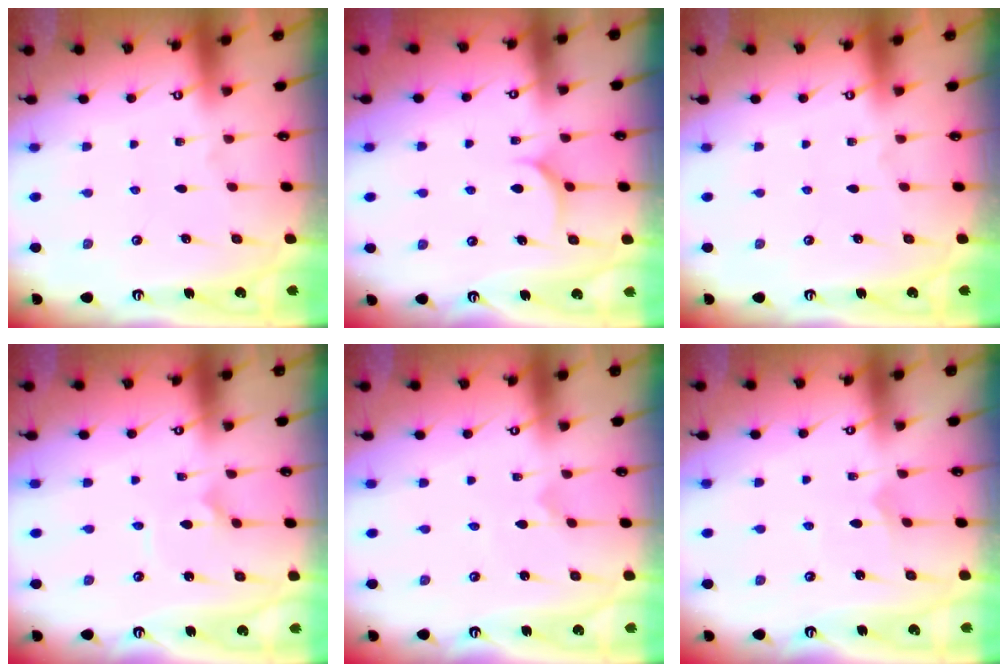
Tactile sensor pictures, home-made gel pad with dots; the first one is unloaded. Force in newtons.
{"total": 6.8, "press": 6.7, "slide": 0.5}
{"total": 0.0}
{"total": 2.3, "press": 2.3, "slide": 0.2}
{"total": 0.0}
{"total": 2.6, "press": 2.6, "slide": 0.2}